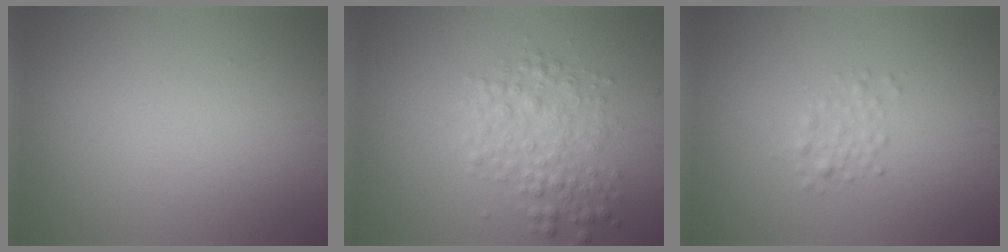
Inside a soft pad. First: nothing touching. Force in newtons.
{"total": 3.3, "press": 3.3, "slide": 0.1}
{"total": 1.3, "press": 1.3, "slide": 0.0}